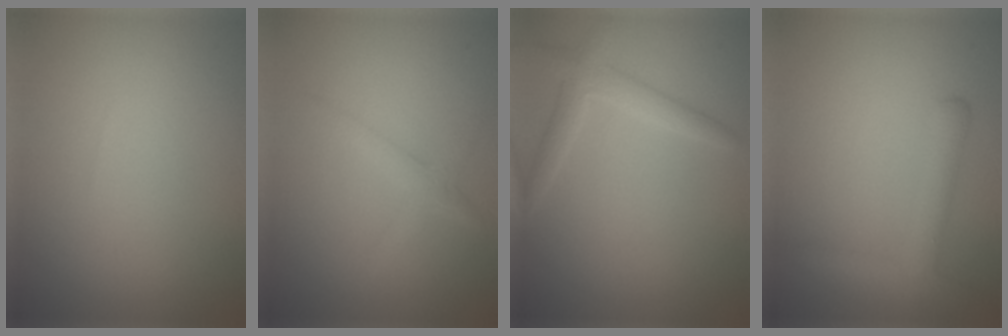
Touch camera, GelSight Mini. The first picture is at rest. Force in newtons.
{"total": 1.7, "press": 1.7, "slide": 0.1}
{"total": 2.2, "press": 2.2, "slide": 0.2}
{"total": 3.0, "press": 3.0, "slide": 0.2}